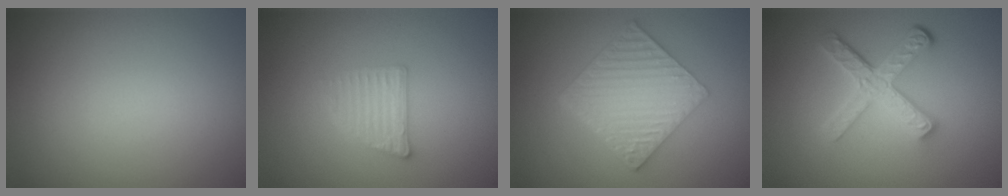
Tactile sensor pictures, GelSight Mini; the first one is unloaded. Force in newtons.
{"total": 2.1, "press": 2.1, "slide": 0.4}
{"total": 7.1, "press": 4.7, "slide": 5.3}
{"total": 4.9, "press": 3.6, "slide": 3.3}